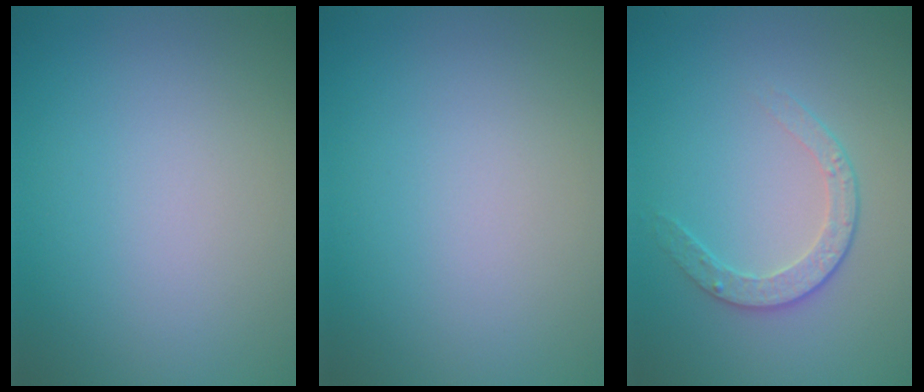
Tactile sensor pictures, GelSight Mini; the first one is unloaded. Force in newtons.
{"total": 0.0}
{"total": 2.2, "press": 1.6, "slide": 1.5}